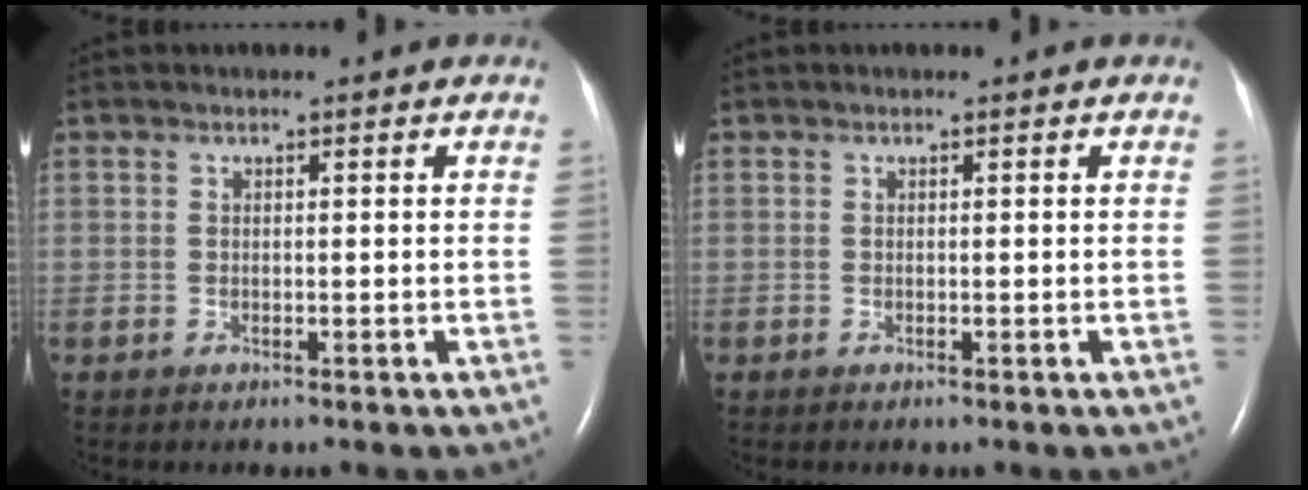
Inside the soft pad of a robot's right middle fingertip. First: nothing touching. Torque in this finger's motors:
{"motor_torque": [0.00, 0.00, -0.03, 0.00]}